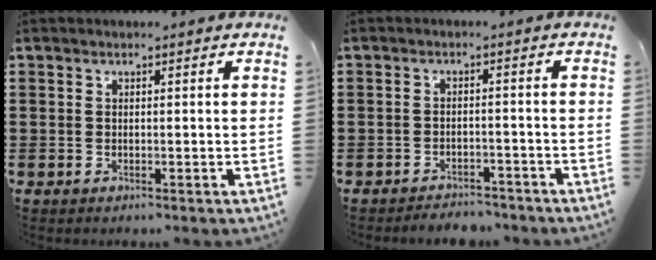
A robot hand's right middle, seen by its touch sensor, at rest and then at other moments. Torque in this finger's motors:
{"motor_torque": [1.22, 0.92, 0.01, 0.04]}